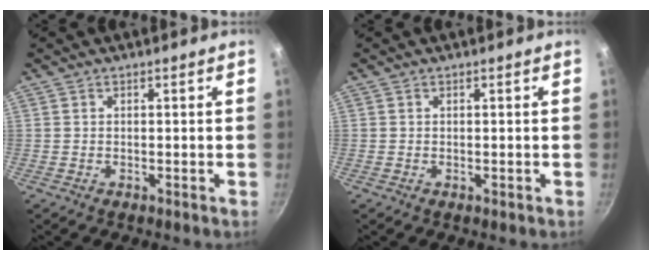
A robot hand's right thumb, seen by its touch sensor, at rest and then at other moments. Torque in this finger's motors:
{"motor_torque": [0.10, -0.03, -0.12, -0.09, -0.04]}